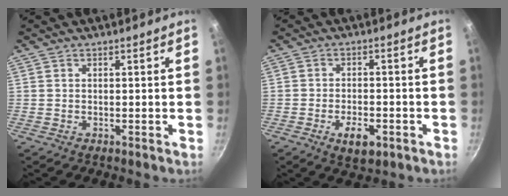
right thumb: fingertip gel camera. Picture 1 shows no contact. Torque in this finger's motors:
{"motor_torque": [-0.02, 0.03, -0.04, -0.12, 0.10]}